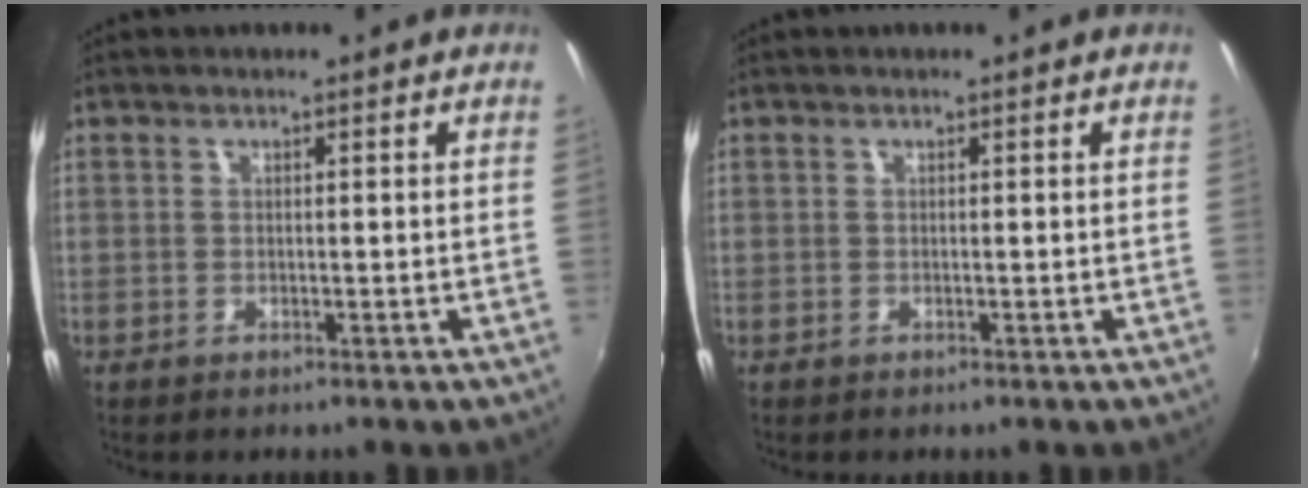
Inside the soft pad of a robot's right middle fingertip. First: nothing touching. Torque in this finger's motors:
{"motor_torque": [-0.01, -0.01, 0.00, 0.00]}